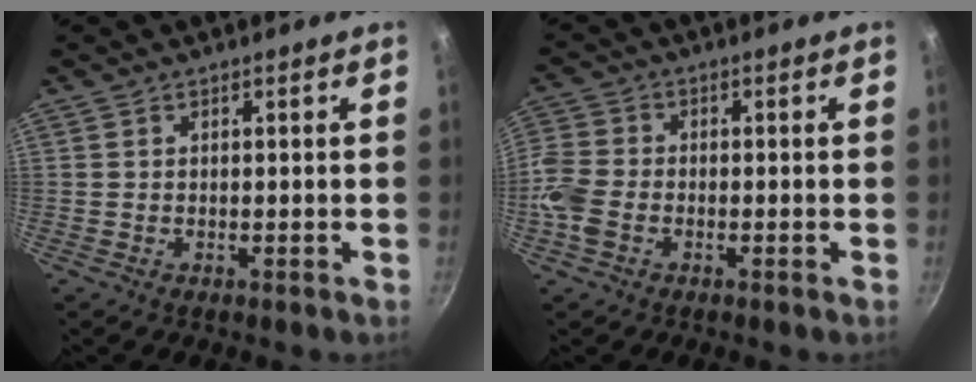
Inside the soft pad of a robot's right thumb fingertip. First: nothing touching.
{"total": 6.8, "force": [-2.2, 4.8, 4.4], "torque": [-0.112, 0.006, -0.050]}